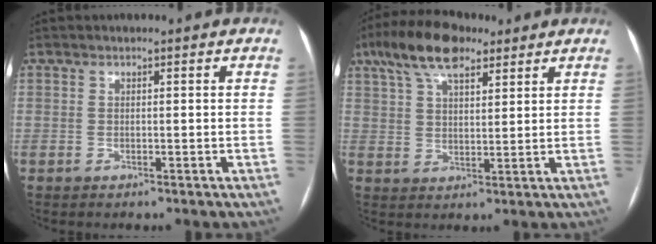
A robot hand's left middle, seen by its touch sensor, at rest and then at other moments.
{"total": 10.5, "force": [6.8, 3.9, 6.9], "torque": [-0.135, 0.030, 0.123]}